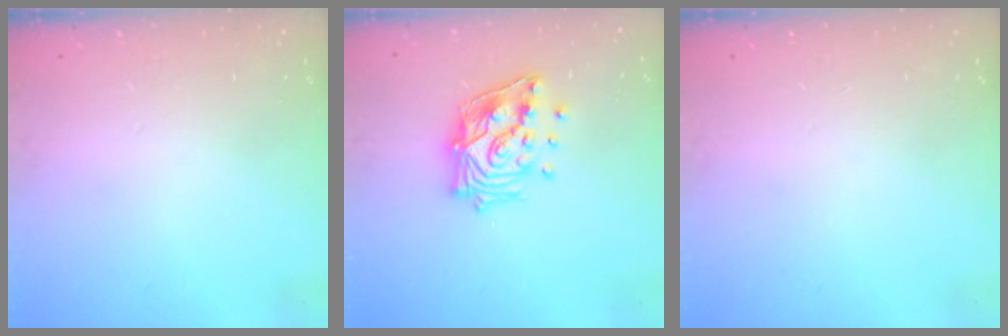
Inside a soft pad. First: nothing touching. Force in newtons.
{"total": 16.7, "press": 16.7, "slide": 1.2}
{"total": 0.0}